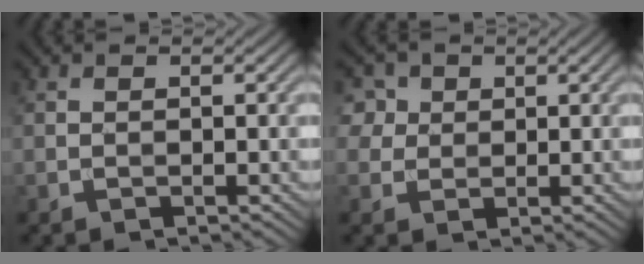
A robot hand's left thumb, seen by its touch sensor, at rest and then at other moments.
{"total": 4.6, "force": [2.1, 3.7, 1.7], "torque": [-0.068, 0.004, 0.039]}